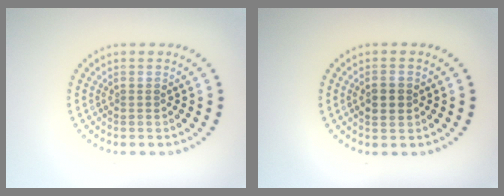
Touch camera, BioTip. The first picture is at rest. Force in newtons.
{"total": 1.9, "press": 1.9, "slide": 0.2}